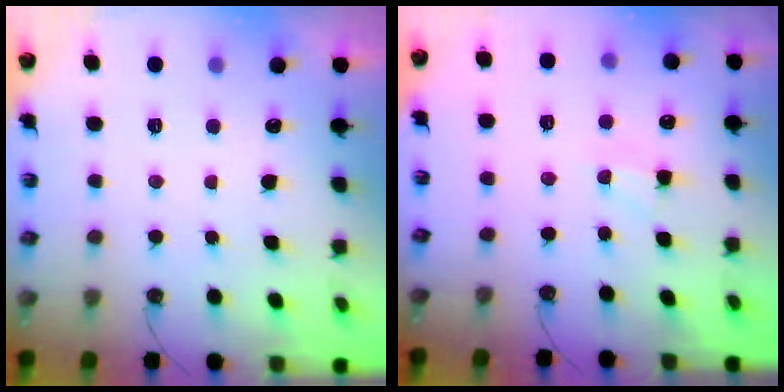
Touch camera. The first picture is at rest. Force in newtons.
{"total": 3.1, "press": 3.1, "slide": 0.5}